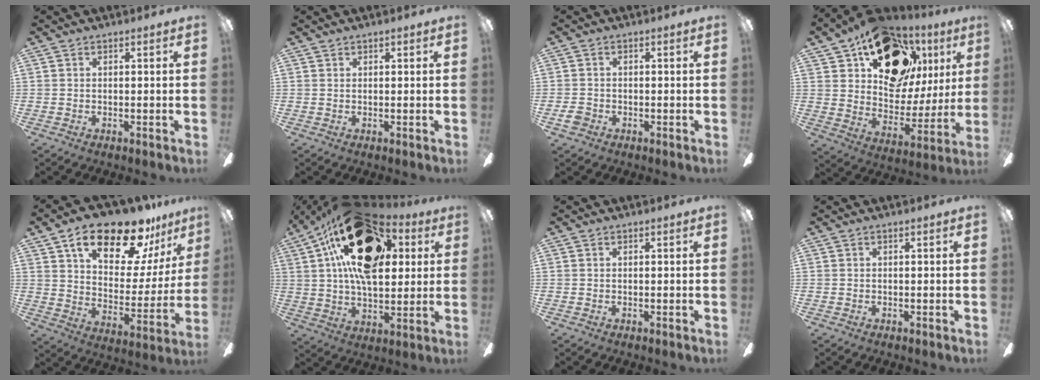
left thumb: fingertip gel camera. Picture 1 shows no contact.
{"total": 0.7, "force": [0.6, 0.4, 0.0], "torque": [-0.001, 0.001, 0.011]}
{"total": 2.5, "force": [-1.1, 1.9, 1.2], "torque": [-0.026, 0.006, -0.022]}
{"total": 22.9, "force": [13.2, 14.2, 12.3], "torque": [-0.188, -0.058, 0.241]}
{"total": 22.1, "force": [15.0, 9.5, 13.1], "torque": [-0.206, -0.082, 0.254]}
{"total": 27.7, "force": [11.0, 15.8, 19.9], "torque": [-0.343, -0.024, 0.188]}
{"total": 0.0}
{"total": 0.0}